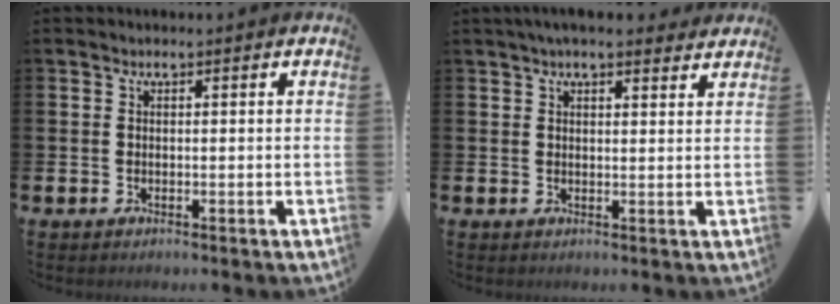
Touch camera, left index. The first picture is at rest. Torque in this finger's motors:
{"motor_torque": [0.92, -1.22, 0.09, 0.21]}